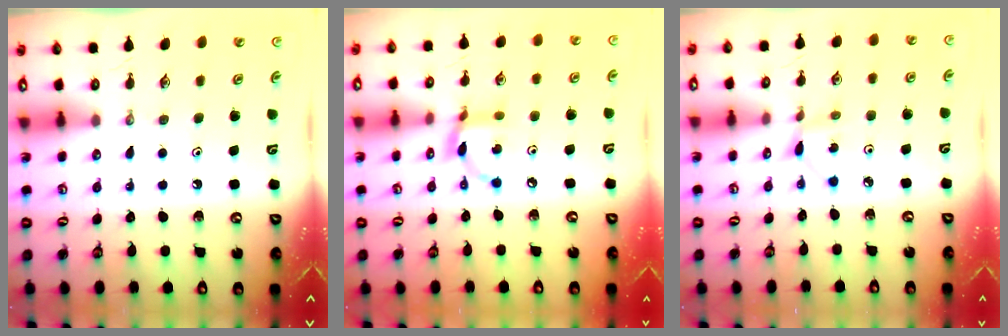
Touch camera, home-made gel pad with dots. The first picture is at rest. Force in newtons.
{"total": 9.0, "press": 9.0, "slide": 0.3}
{"total": 2.3, "press": 2.2, "slide": 0.3}